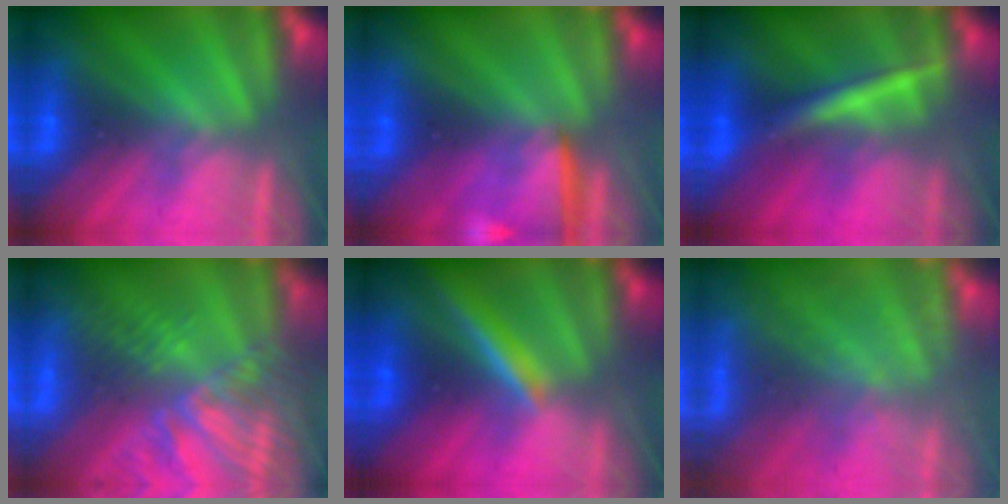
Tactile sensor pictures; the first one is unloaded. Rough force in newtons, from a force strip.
{"total": 8.0}
{"total": 2.4}
{"total": 8.1}
{"total": 4.7}
{"total": 10.4}